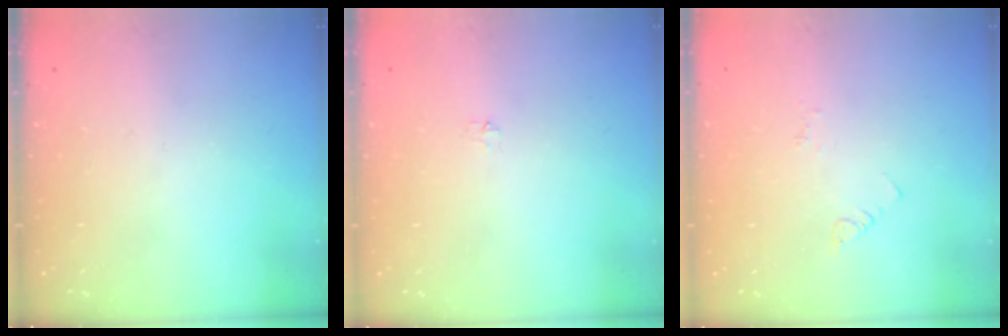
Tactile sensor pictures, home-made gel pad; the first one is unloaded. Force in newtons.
{"total": 3.1, "press": 3.0, "slide": 0.4}
{"total": 2.5, "press": 2.5, "slide": 0.4}